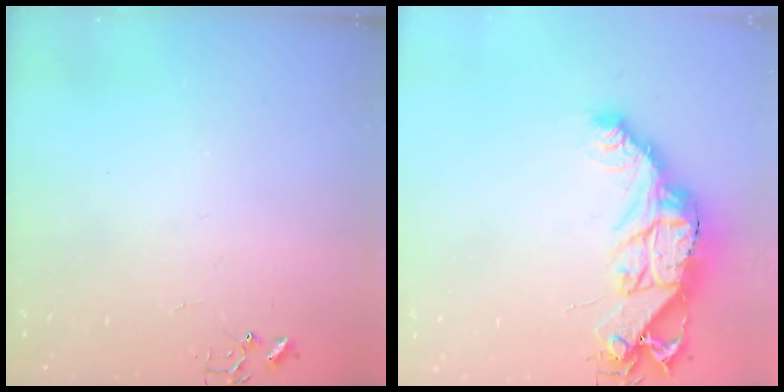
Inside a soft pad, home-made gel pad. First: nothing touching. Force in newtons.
{"total": 16.7, "press": 16.6, "slide": 1.4}